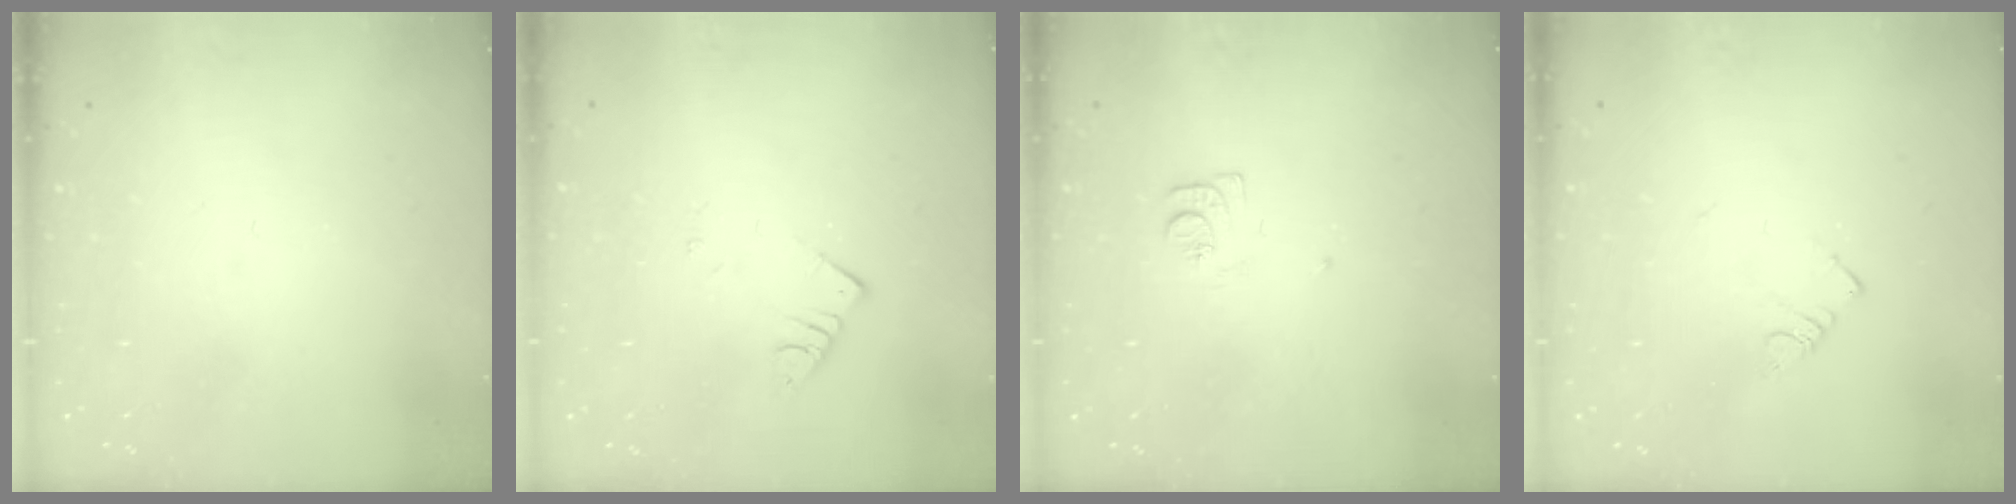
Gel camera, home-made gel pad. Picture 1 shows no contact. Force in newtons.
{"total": 2.5, "press": 2.5, "slide": 0.3}
{"total": 5.9, "press": 5.9, "slide": 0.5}
{"total": 2.7, "press": 2.7, "slide": 0.4}